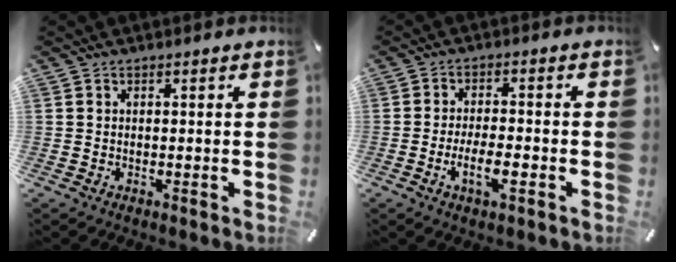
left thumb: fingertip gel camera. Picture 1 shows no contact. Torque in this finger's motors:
{"motor_torque": [0.12, 2.02, 0.91, 0.35, 0.10]}